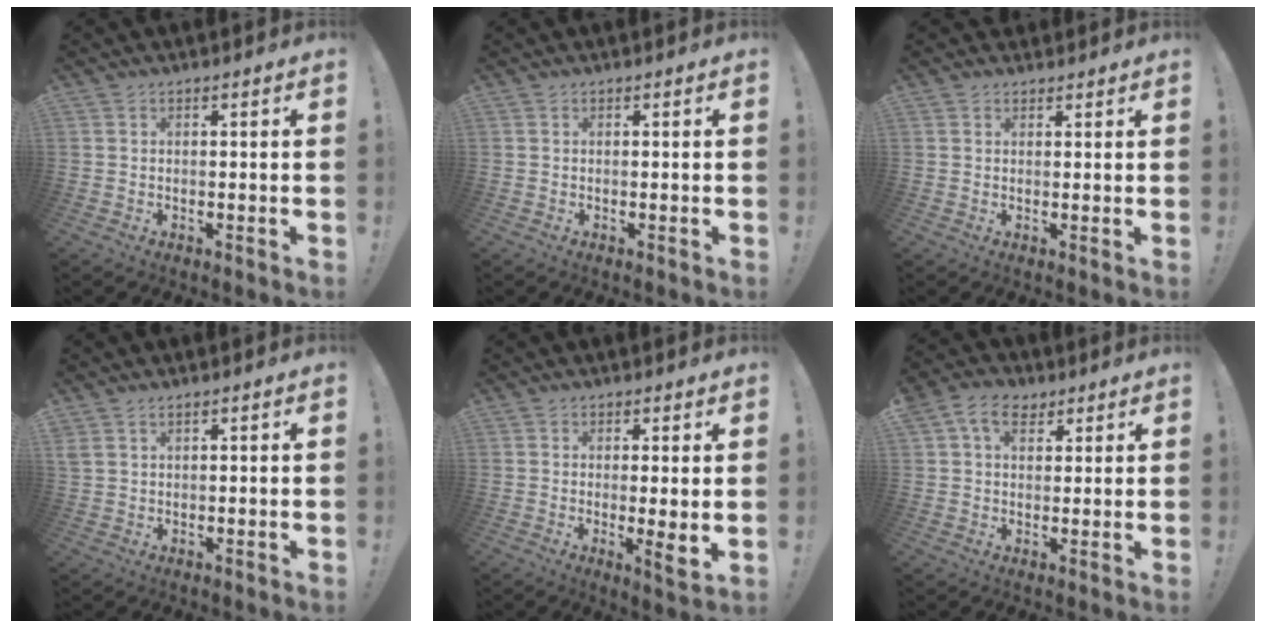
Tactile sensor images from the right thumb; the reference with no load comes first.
{"total": 0.0}
{"total": 1.8, "force": [1.3, 1.2, 0.2], "torque": [0.000, -0.004, 0.024]}
{"total": 2.1, "force": [1.3, 1.0, 1.4], "torque": [-0.028, -0.002, 0.025]}
{"total": 4.9, "force": [0.0, 0.4, 4.9], "torque": [-0.053, -0.022, 0.001]}
{"total": 8.5, "force": [3.7, 6.0, 4.6], "torque": [-0.072, 0.001, 0.071]}